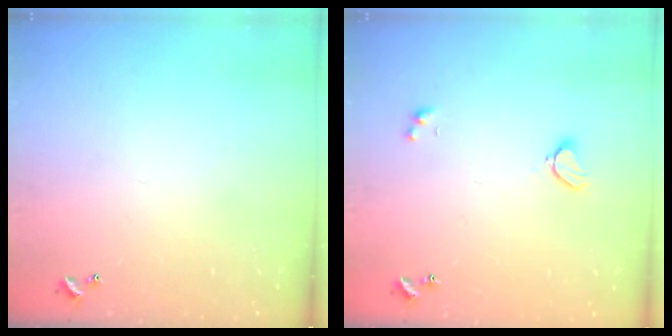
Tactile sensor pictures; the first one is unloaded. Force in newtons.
{"total": 2.1, "press": 2.0, "slide": 0.5}